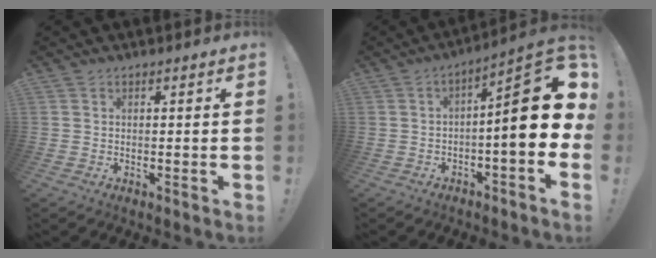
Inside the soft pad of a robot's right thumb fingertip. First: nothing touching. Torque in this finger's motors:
{"motor_torque": [0.27, 0.72, 1.16, -0.88, 0.11]}